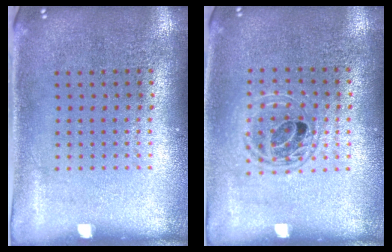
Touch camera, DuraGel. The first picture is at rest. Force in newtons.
{"total": 1.4, "press": 1.2, "slide": 0.6}